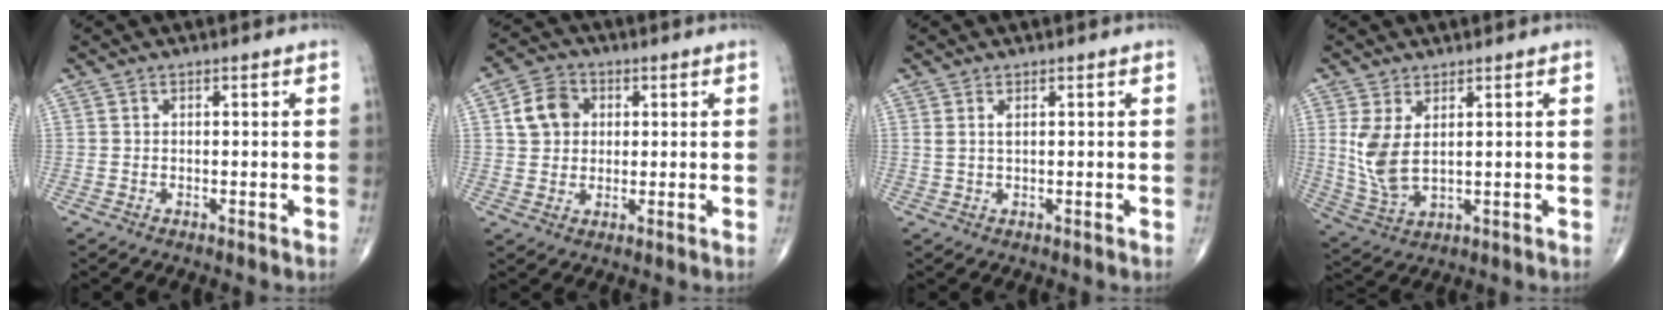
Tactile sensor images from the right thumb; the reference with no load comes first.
{"total": 7.2, "force": [1.6, 6.0, 3.6], "torque": [-0.046, 0.004, 0.023]}
{"total": 1.2, "force": [0.5, 0.3, 1.0], "torque": [-0.024, 0.003, 0.012]}
{"total": 8.0, "force": [1.8, 4.2, 6.5], "torque": [-0.139, -0.012, 0.051]}